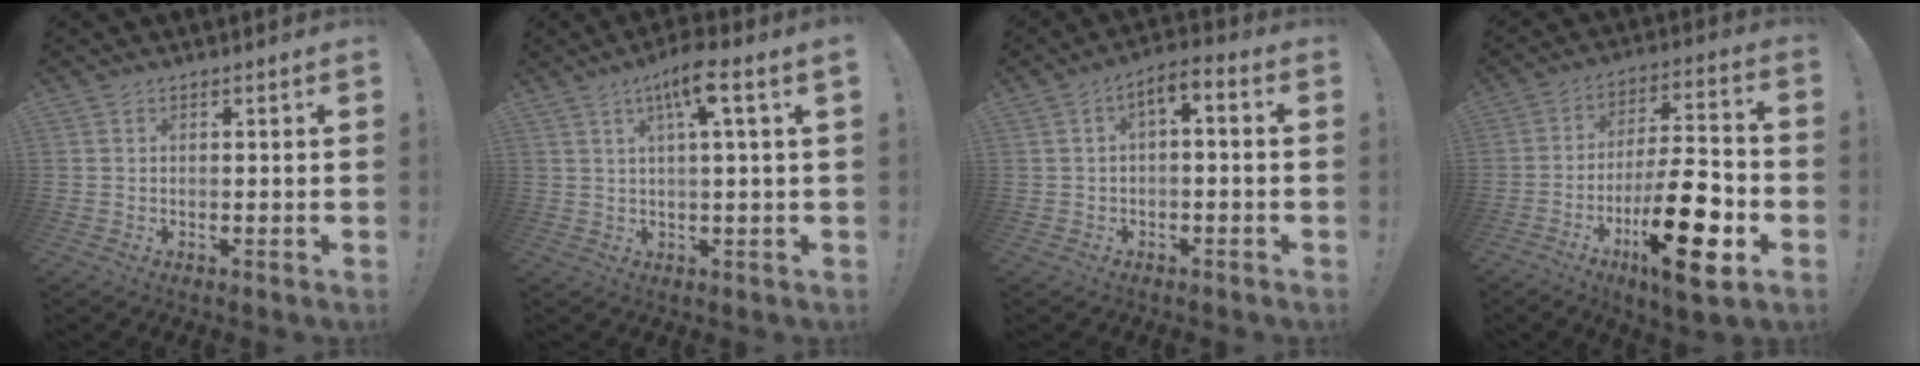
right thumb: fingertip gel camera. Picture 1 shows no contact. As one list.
[{"total": 7.7, "force": [3.0, -0.1, 7.1], "torque": [-0.118, -0.008, 0.041]}, {"total": 4.3, "force": [-0.8, 1.8, 3.9], "torque": [-0.066, 0.005, -0.014]}, {"total": 22.0, "force": [-7.9, 6.7, 19.4], "torque": [-0.303, 0.040, -0.120]}]